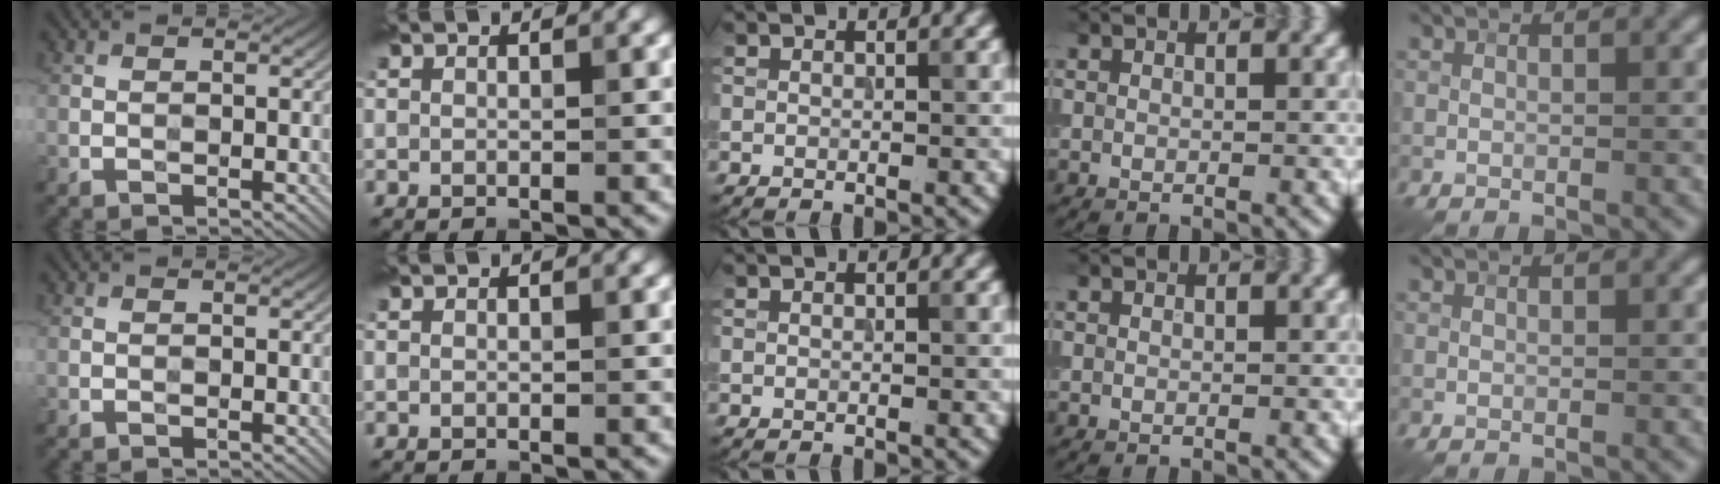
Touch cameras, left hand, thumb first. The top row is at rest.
{}